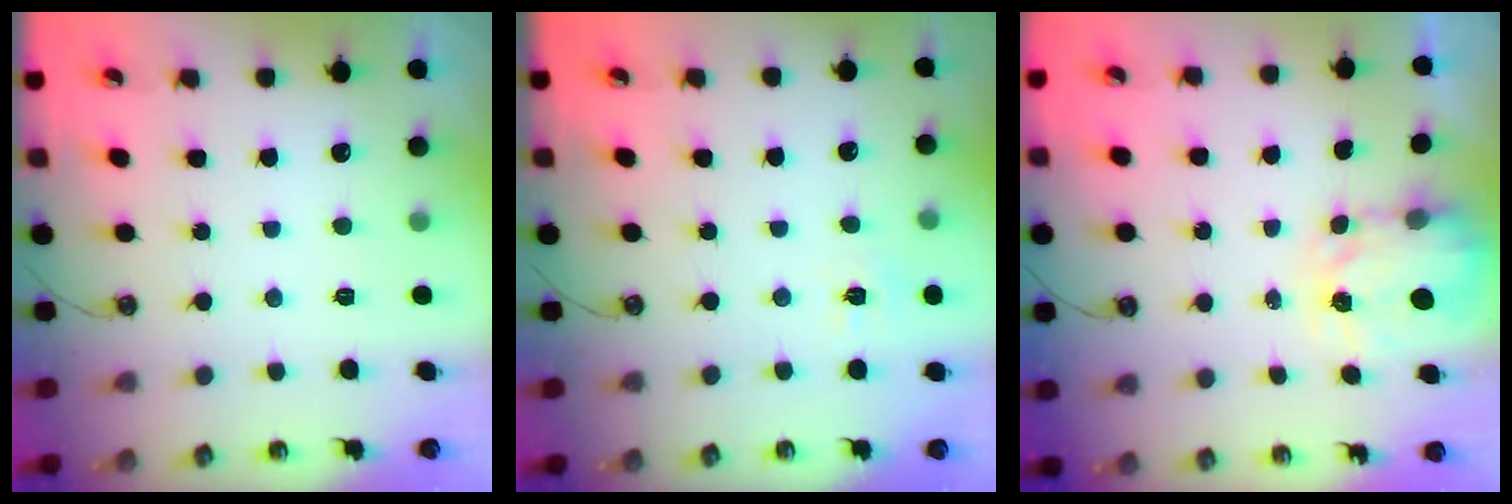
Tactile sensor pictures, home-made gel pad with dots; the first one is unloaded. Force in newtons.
{"total": 5.6, "press": 5.6, "slide": 0.7}
{"total": 3.3, "press": 3.3, "slide": 0.4}